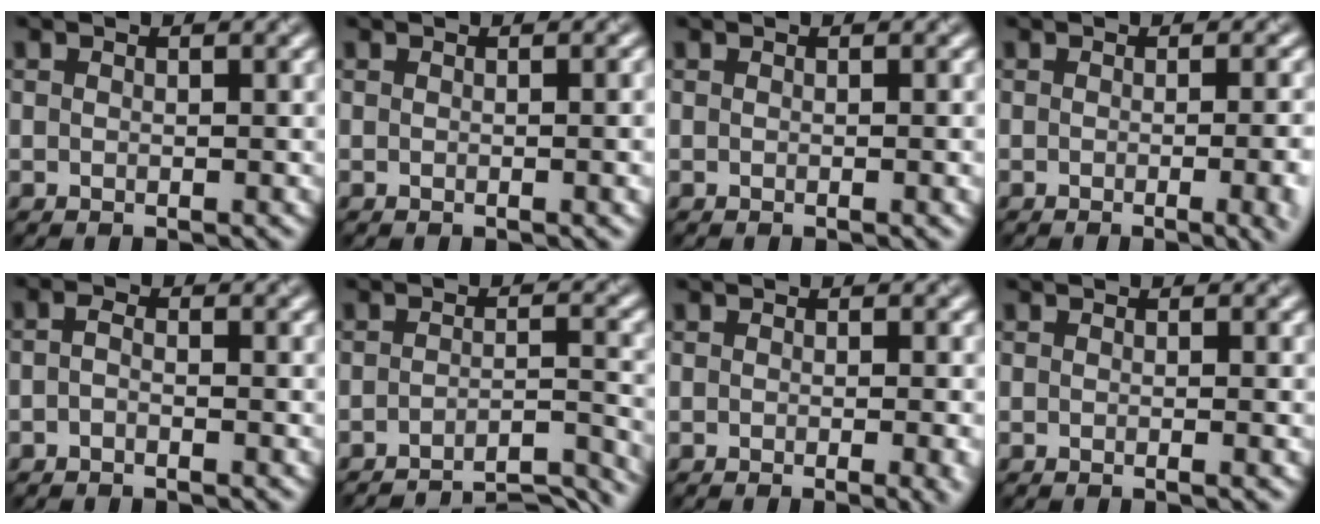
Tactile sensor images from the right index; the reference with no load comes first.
{"total": 2.4, "force": [-0.2, 0.7, 2.3], "torque": [-0.018, 0.002, -0.008]}
{"total": 1.3, "force": [-0.2, 0.4, 1.2], "torque": [-0.008, 0.000, -0.008]}
{"total": 8.0, "force": [-1.7, 3.6, 6.9], "torque": [-0.029, 0.003, -0.014]}
{"total": 1.1, "force": [-0.7, 0.3, 0.7], "torque": [-0.017, 0.000, -0.017]}
{"total": 8.0, "force": [-7.2, 1.3, 3.0], "torque": [-0.032, 0.012, -0.090]}
{"total": 3.7, "force": [-0.9, 1.3, 3.3], "torque": [-0.023, -0.006, -0.011]}
{"total": 1.1, "force": [-0.3, 0.3, 1.0], "torque": [-0.009, -0.004, -0.009]}